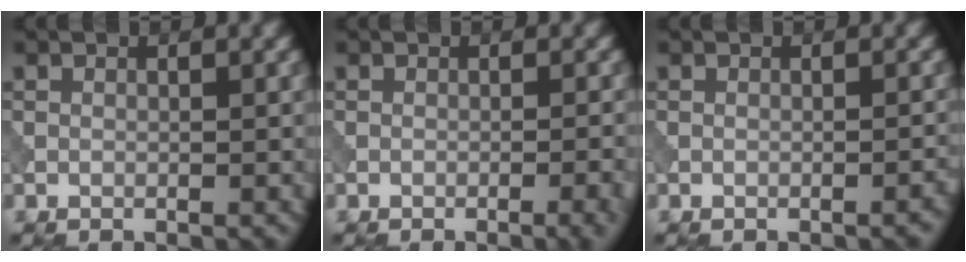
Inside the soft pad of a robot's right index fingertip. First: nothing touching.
{"total": 2.8, "force": [-1.2, 0.8, 2.4], "torque": [-0.020, 0.004, -0.017]}
{"total": 1.1, "force": [-0.6, 0.3, 0.8], "torque": [-0.008, 0.003, -0.012]}